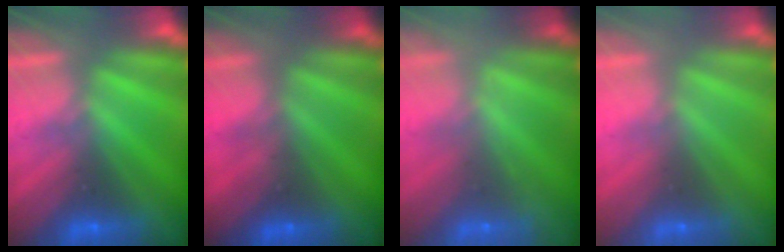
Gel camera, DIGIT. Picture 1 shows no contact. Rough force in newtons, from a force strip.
{"total": 2.1}
{"total": 7.0}
{"total": 3.2}